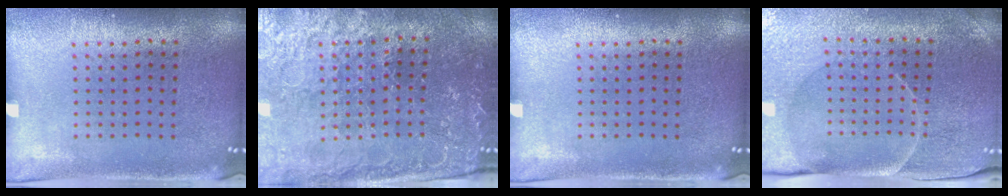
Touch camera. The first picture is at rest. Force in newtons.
{"total": 3.2, "press": 3.1, "slide": 0.4}
{"total": 0.0}
{"total": 3.5, "press": 3.5, "slide": 0.5}